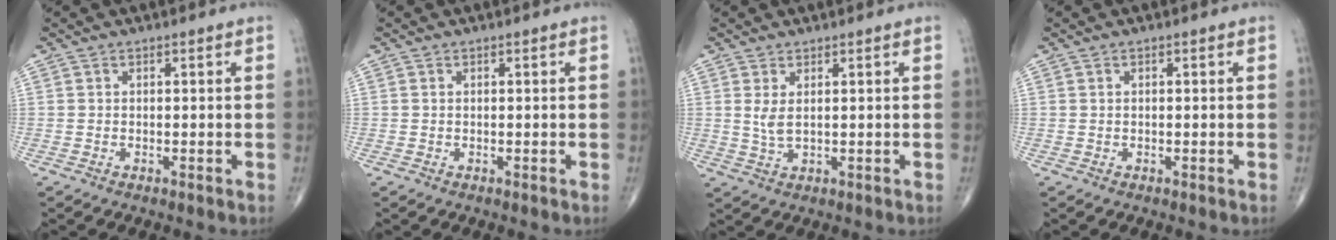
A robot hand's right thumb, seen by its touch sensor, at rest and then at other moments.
{"total": 0.0}
{"total": 2.7, "force": [0.9, 1.0, 2.4], "torque": [-0.053, -0.007, 0.024]}
{"total": 0.0}